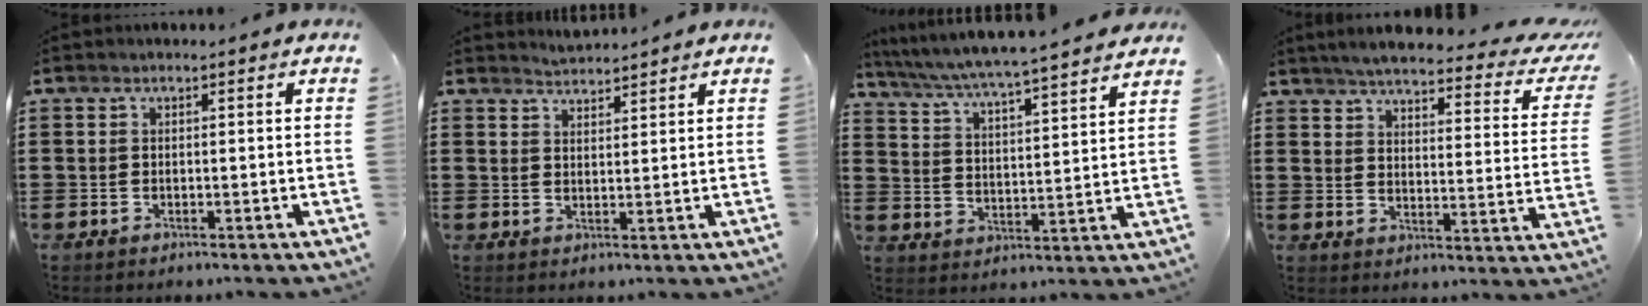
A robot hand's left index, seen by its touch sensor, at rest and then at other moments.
{"total": 2.4, "force": [2.4, -0.2, -0.2], "torque": [-0.003, -0.004, 0.047]}
{"total": 4.5, "force": [4.2, -0.7, 1.4], "torque": [-0.050, -0.035, 0.063]}
{"total": 4.9, "force": [4.2, 0.2, 2.6], "torque": [-0.063, -0.029, 0.064]}